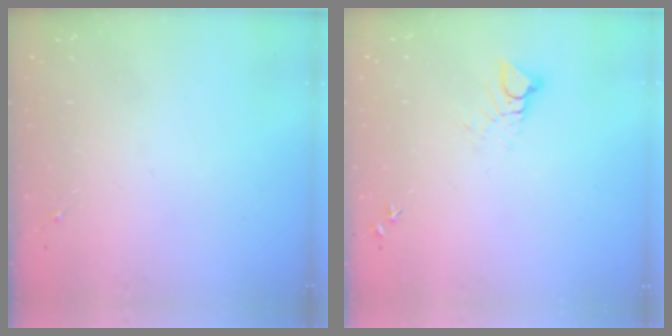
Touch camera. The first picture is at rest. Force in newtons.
{"total": 5.0, "press": 5.0, "slide": 0.2}